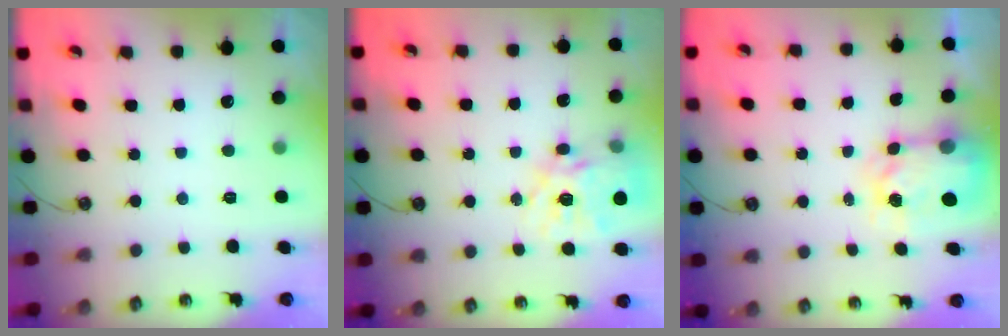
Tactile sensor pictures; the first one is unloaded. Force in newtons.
{"total": 17.0, "press": 17.0, "slide": 1.6}
{"total": 5.5, "press": 5.5, "slide": 0.7}